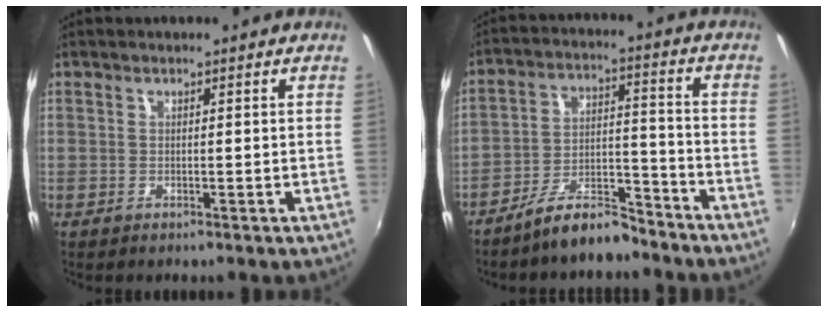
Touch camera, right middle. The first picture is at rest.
{"total": 9.1, "force": [-7.8, 2.7, 3.8], "torque": [-0.077, 0.030, -0.127]}